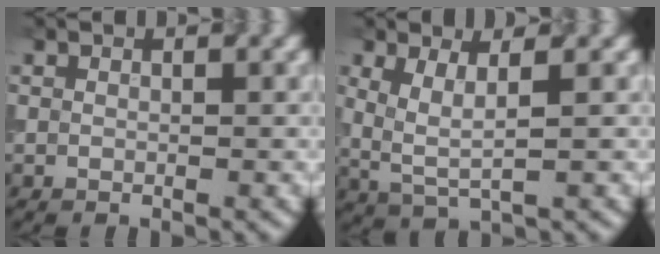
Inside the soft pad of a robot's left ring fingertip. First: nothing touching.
{"total": 3.1, "force": [0.8, 0.8, 2.9], "torque": [-0.064, -0.005, 0.020]}